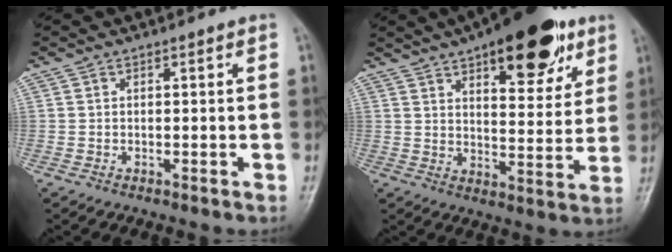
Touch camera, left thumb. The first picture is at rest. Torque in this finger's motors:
{"motor_torque": [0.80, 0.69, 1.42, -1.35, 0.13]}